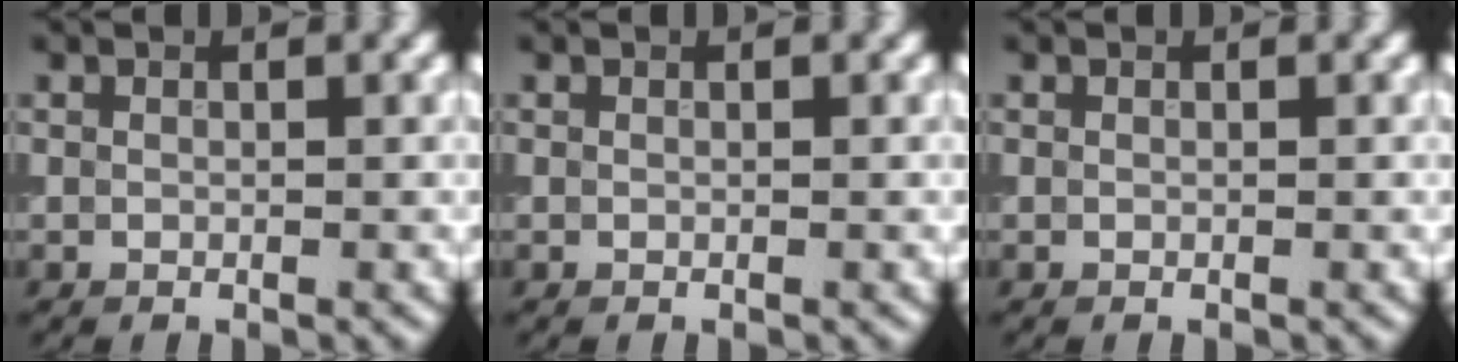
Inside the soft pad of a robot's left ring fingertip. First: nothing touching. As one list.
[{"total": 0.0}, {"total": 0.0}]